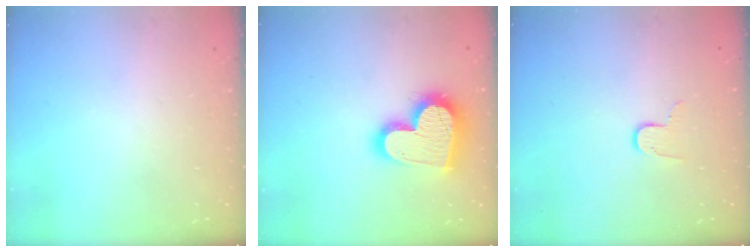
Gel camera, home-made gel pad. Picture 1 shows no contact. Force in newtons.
{"total": 18.8, "press": 18.7, "slide": 1.6}
{"total": 6.4, "press": 6.4, "slide": 0.4}